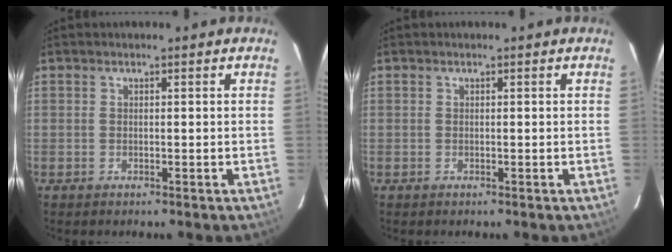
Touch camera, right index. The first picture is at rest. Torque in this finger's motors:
{"motor_torque": [0.00, 0.00, 0.01, 0.00]}